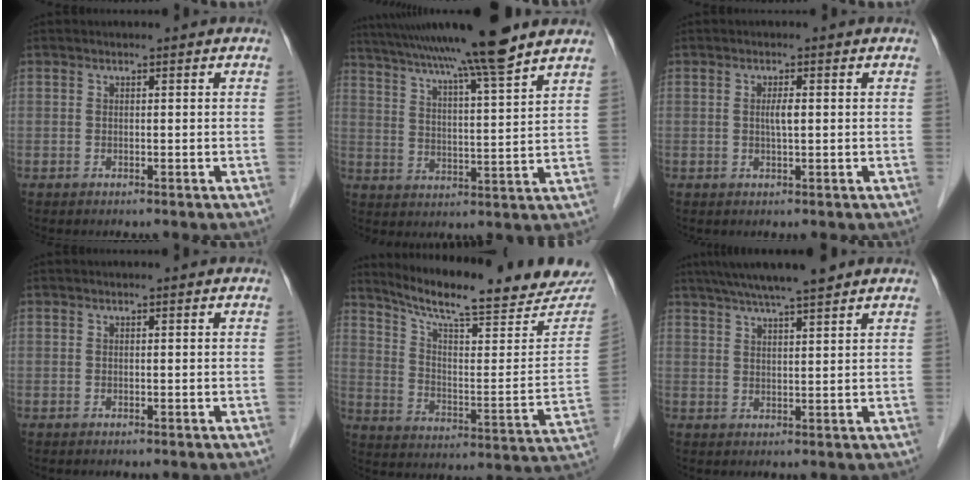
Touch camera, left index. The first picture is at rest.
{"total": 17.6, "force": [14.7, -1.1, 9.5], "torque": [-0.165, 0.005, 0.224]}
{"total": 1.8, "force": [-0.2, 0.1, 1.8], "torque": [-0.033, -0.004, -0.004]}
{"total": 0.0}
{"total": 22.8, "force": [20.5, 2.6, 9.6], "torque": [-0.150, -0.062, 0.279]}
{"total": 9.2, "force": [7.5, 0.2, 5.3], "torque": [-0.086, 0.022, 0.110]}